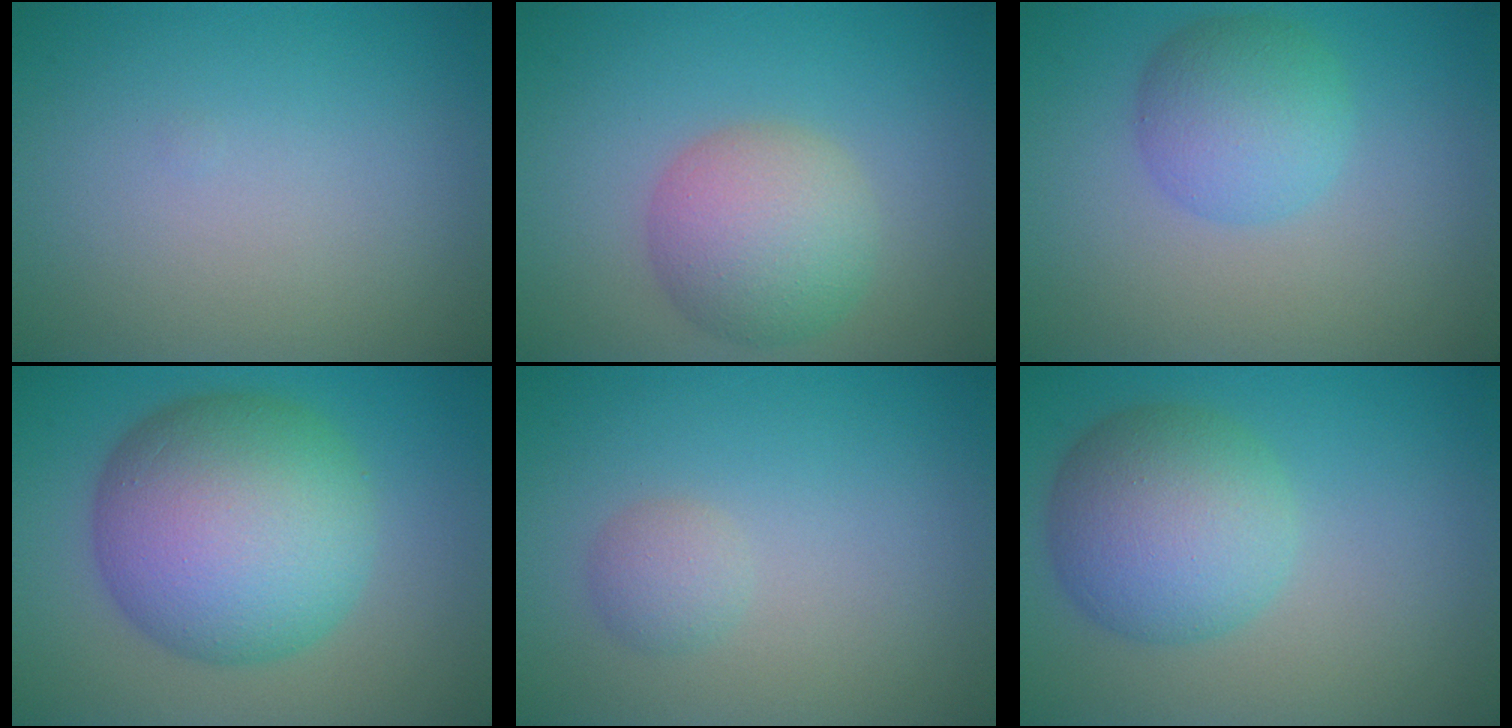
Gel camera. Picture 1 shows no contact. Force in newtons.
{"total": 5.5, "press": 5.5, "slide": 0.0}
{"total": 4.0, "press": 4.0, "slide": 0.1}
{"total": 12.4, "press": 12.4, "slide": 0.2}
{"total": 1.4, "press": 1.4, "slide": 0.1}
{"total": 6.9, "press": 6.9, "slide": 0.3}